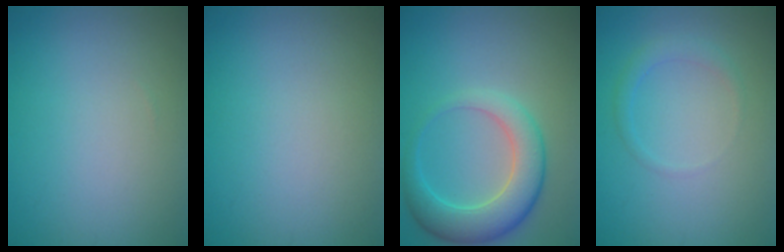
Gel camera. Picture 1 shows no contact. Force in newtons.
{"total": 0.0}
{"total": 5.6, "press": 5.6, "slide": 0.3}
{"total": 1.4, "press": 1.4, "slide": 0.1}